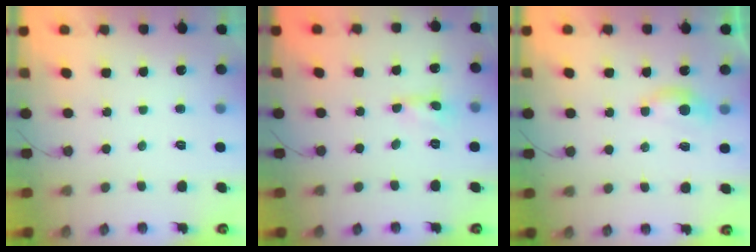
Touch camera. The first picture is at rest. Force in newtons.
{"total": 0.0}
{"total": 3.9, "press": 3.9, "slide": 0.6}